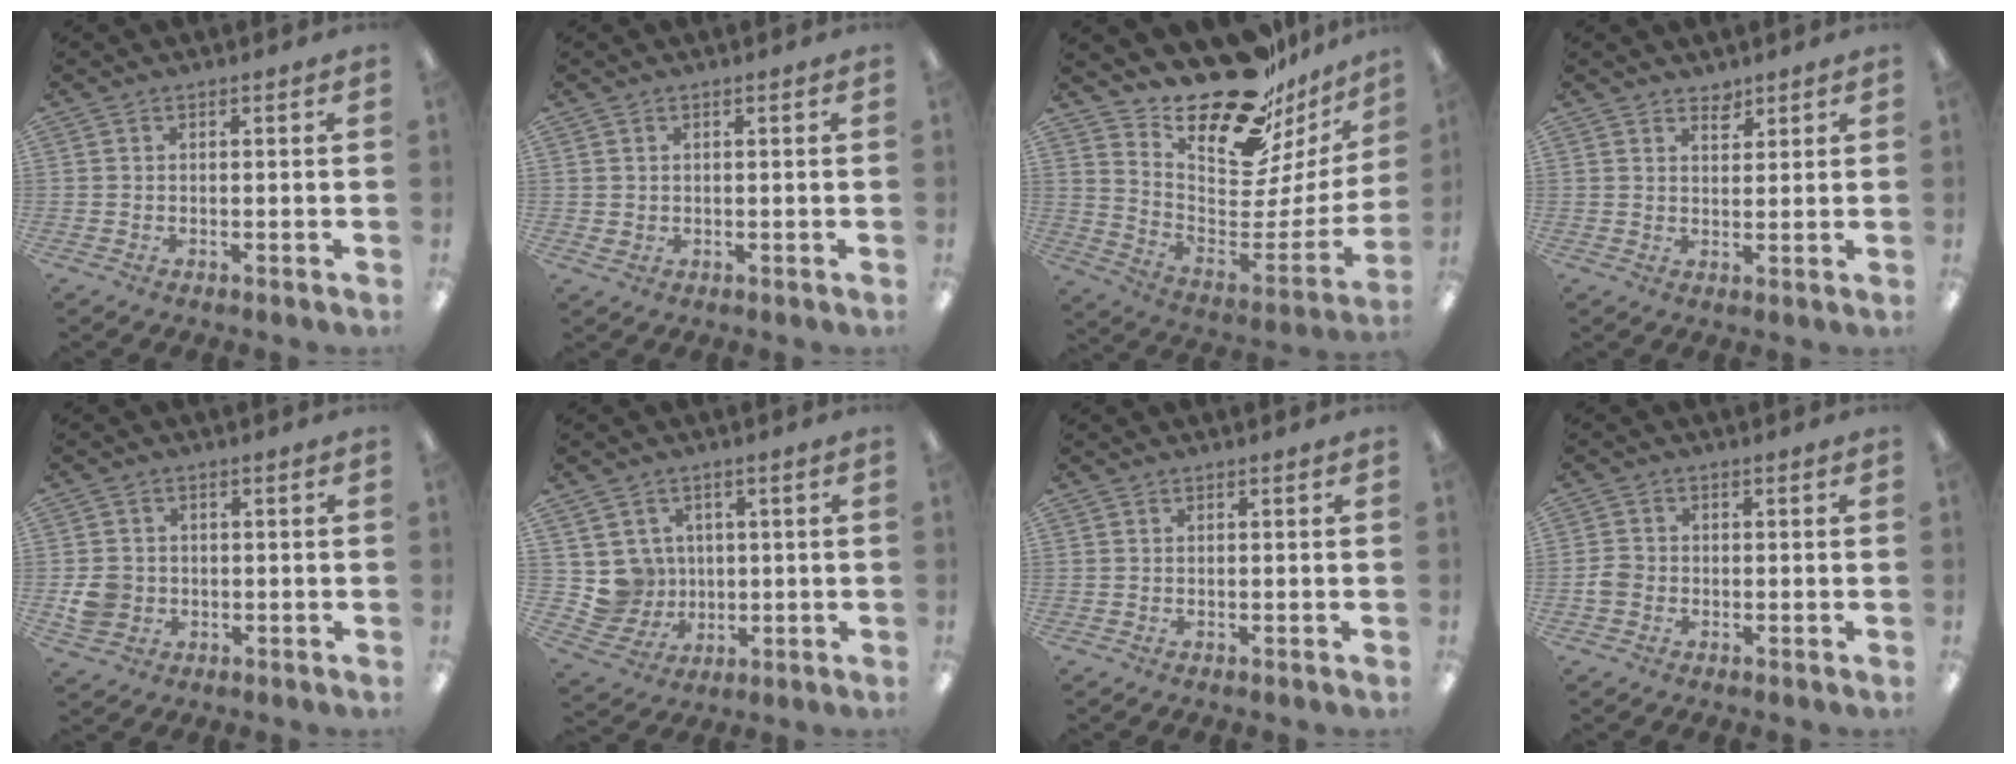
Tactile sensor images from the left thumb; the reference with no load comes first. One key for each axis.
{"total": 1.1, "fx": 0.8, "fy": 0.8, "fz": 0.2, "tx": -0.005, "ty": 0.002, "tz": 0.014}
{"total": 22.2, "fx": 18.7, "fy": 7.4, "fz": 9.3, "tx": -0.124, "ty": -0.158, "tz": 0.318}
{"total": 3.0, "fx": 2.7, "fy": 1.2, "fz": 0.5, "tx": 0.004, "ty": -0.021, "tz": 0.047}
{"total": 5.3, "fx": -0.7, "fy": 4.9, "fz": 2.0, "tx": -0.028, "ty": 0.005, "tz": -0.010}
{"total": 7.5, "fx": 1.8, "fy": 7.2, "fz": 0.5, "tx": -0.033, "ty": -0.006, "tz": 0.046}
{"total": 0.0}
{"total": 2.6, "fx": -0.8, "fy": 2.2, "fz": 1.2, "tx": -0.020, "ty": 0.006, "tz": -0.016}